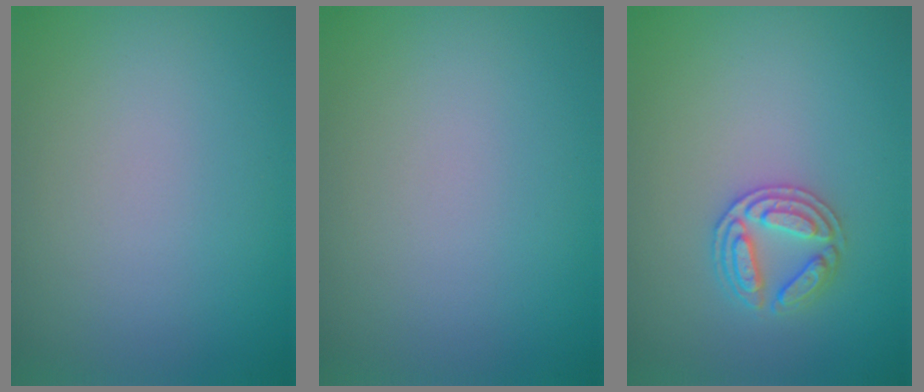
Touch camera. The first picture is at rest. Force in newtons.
{"total": 0.0}
{"total": 2.7, "press": 2.7, "slide": 0.4}